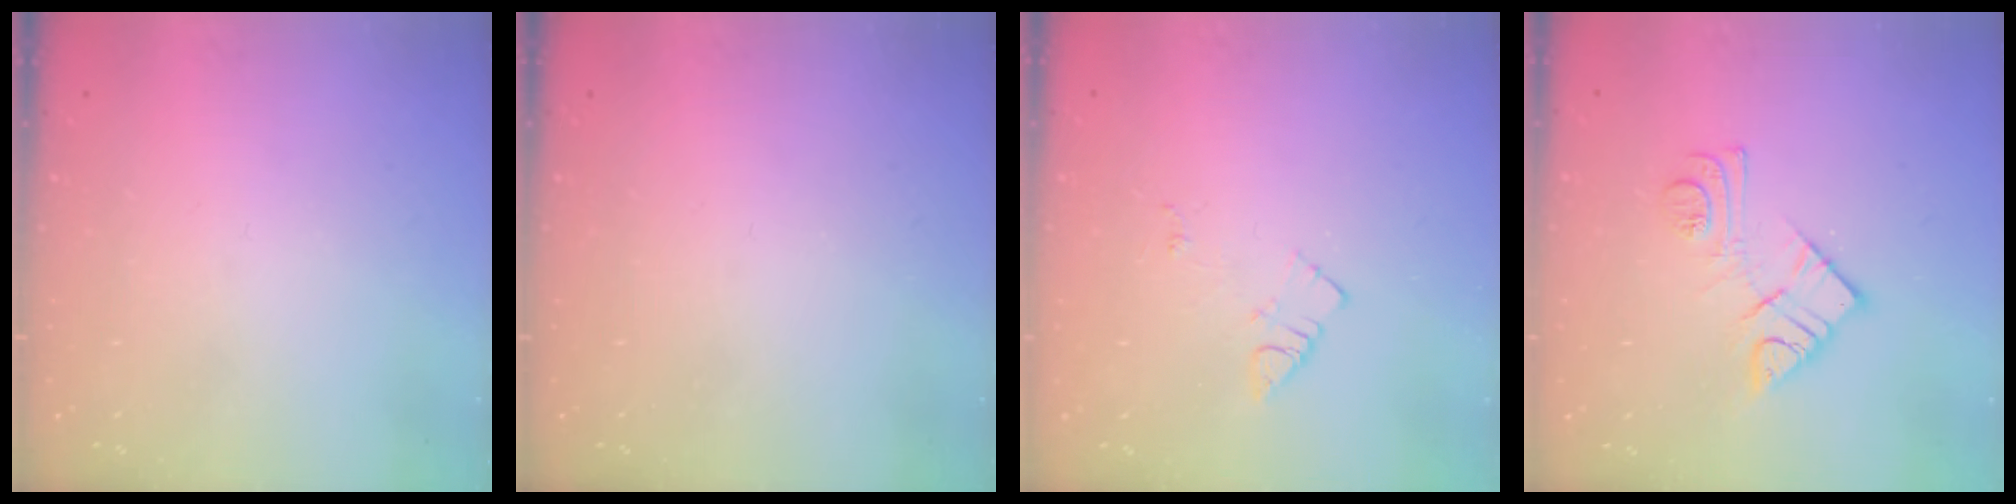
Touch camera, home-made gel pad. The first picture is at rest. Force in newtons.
{"total": 0.0}
{"total": 7.2, "press": 7.2, "slide": 0.6}
{"total": 11.1, "press": 11.0, "slide": 0.8}